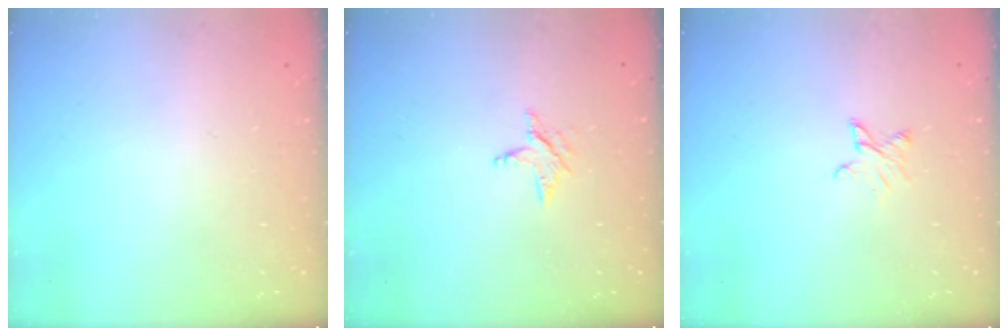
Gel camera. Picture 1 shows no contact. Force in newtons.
{"total": 3.1, "press": 3.1, "slide": 0.3}
{"total": 3.2, "press": 3.2, "slide": 0.3}